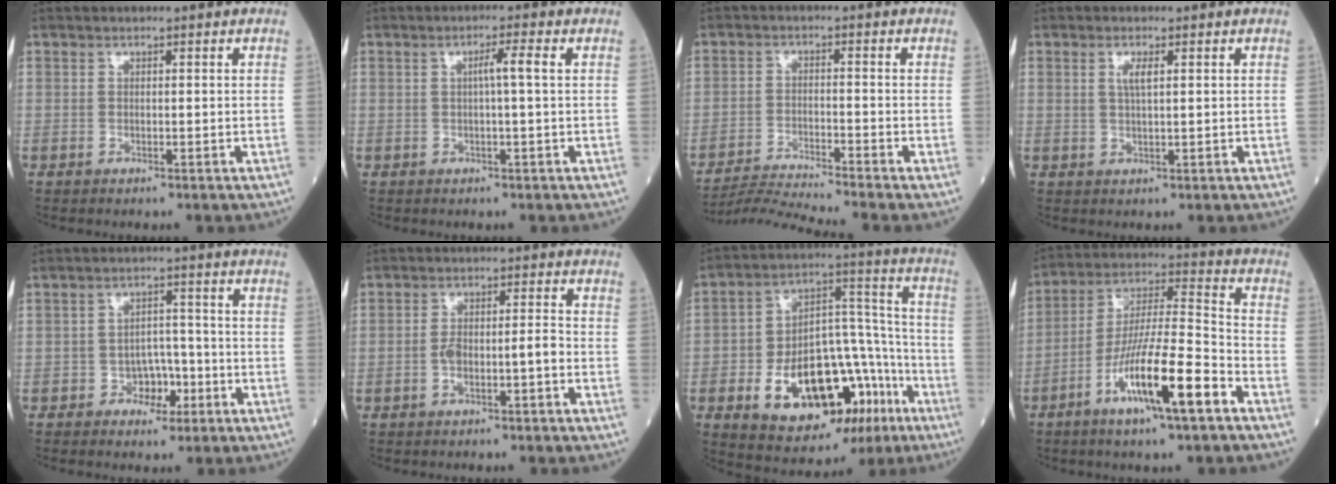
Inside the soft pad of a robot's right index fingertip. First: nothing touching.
{"total": 2.7, "force": [0.3, -0.5, 2.6], "torque": [-0.046, 0.003, 0.005]}
{"total": 7.4, "force": [-6.6, -2.9, 1.4], "torque": [-0.027, -0.018, -0.118]}
{"total": 2.2, "force": [0.8, 0.2, 2.0], "torque": [-0.046, -0.001, 0.015]}
{"total": 4.3, "force": [-1.9, 3.0, 2.4], "torque": [-0.028, 0.011, -0.030]}
{"total": 4.9, "force": [-1.5, 1.2, 4.5], "torque": [-0.090, 0.014, -0.024]}
{"total": 22.2, "force": [-9.4, 10.6, 17.1], "torque": [-0.268, 0.027, -0.128]}
{"total": 15.0, "force": [-7.3, 1.2, 13.0], "torque": [-0.243, -0.011, -0.131]}